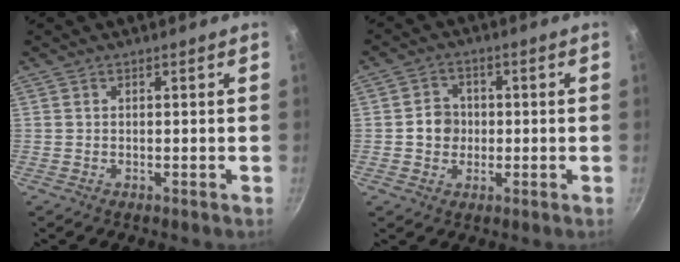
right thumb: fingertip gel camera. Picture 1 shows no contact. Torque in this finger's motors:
{"motor_torque": [0.42, 1.05, 0.35, 0.22, -0.01]}